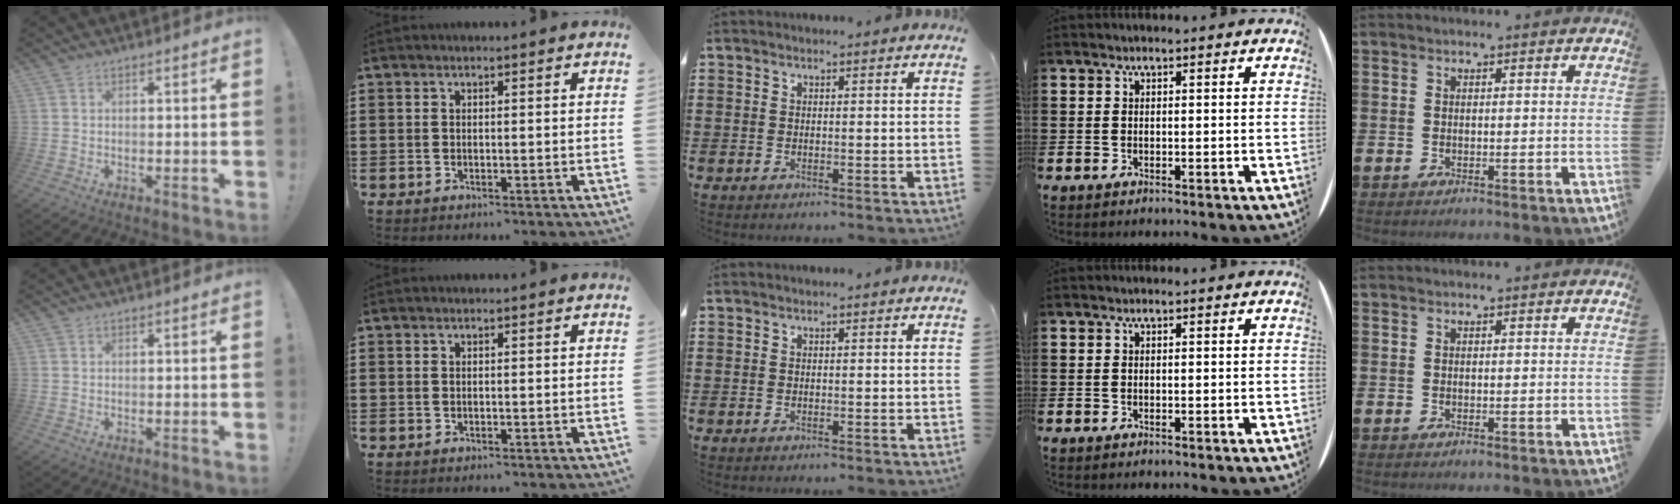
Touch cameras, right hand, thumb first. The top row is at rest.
{}